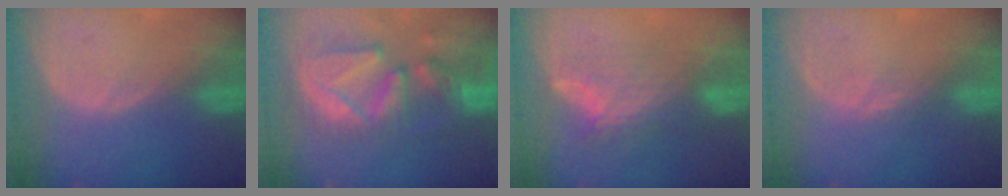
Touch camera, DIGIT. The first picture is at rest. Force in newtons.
{"total": 13.3, "press": 11.5, "slide": 6.7}
{"total": 7.0, "press": 6.7, "slide": 1.9}
{"total": 1.4, "press": 1.4, "slide": 0.3}